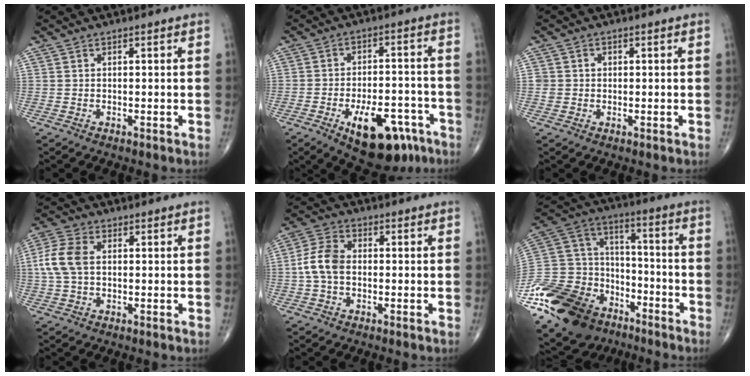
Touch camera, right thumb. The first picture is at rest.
{"total": 15.5, "force": [-8.0, 7.4, 11.0], "torque": [-0.134, 0.038, -0.107]}
{"total": 1.9, "force": [0.1, 1.9, 0.4], "torque": [0.003, 0.004, 0.003]}
{"total": 7.5, "force": [0.7, 4.7, 5.8], "torque": [-0.141, 0.016, 0.010]}
{"total": 7.1, "force": [-0.5, 4.8, 5.2], "torque": [-0.109, 0.021, -0.018]}
{"total": 29.9, "force": [-17.4, 18.8, 15.4], "torque": [-0.371, 0.052, -0.306]}